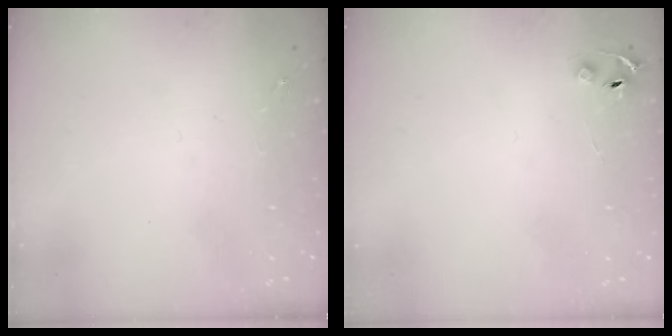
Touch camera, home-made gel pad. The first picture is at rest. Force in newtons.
{"total": 4.0, "press": 3.9, "slide": 0.4}